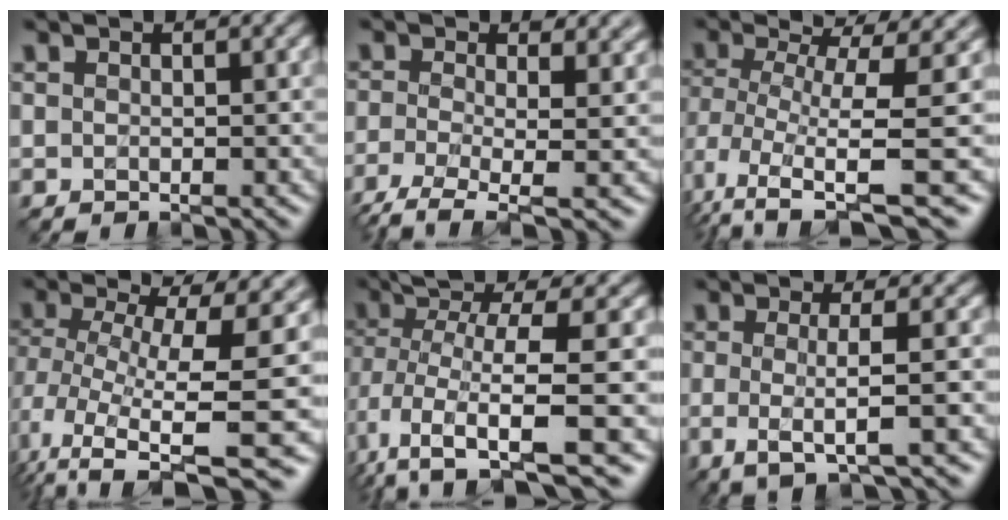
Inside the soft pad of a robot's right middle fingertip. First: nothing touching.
{"total": 7.4, "force": [-2.5, 3.1, 6.3], "torque": [-0.115, -0.017, -0.051]}
{"total": 8.4, "force": [-1.1, 3.0, 7.8], "torque": [-0.153, -0.015, -0.012]}
{"total": 10.7, "force": [-0.9, 3.7, 10.0], "torque": [-0.197, -0.018, 0.015]}
{"total": 7.9, "force": [-2.7, 2.7, 6.9], "torque": [-0.132, -0.013, -0.046]}
{"total": 4.6, "force": [-0.8, 1.2, 4.4], "torque": [-0.069, -0.012, -0.015]}